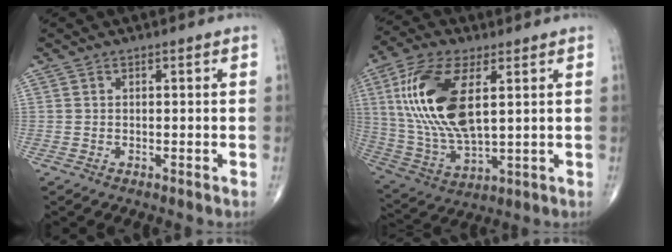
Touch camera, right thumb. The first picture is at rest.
{"total": 18.9, "force": [4.7, 8.6, 16.2], "torque": [-0.335, -0.014, 0.093]}